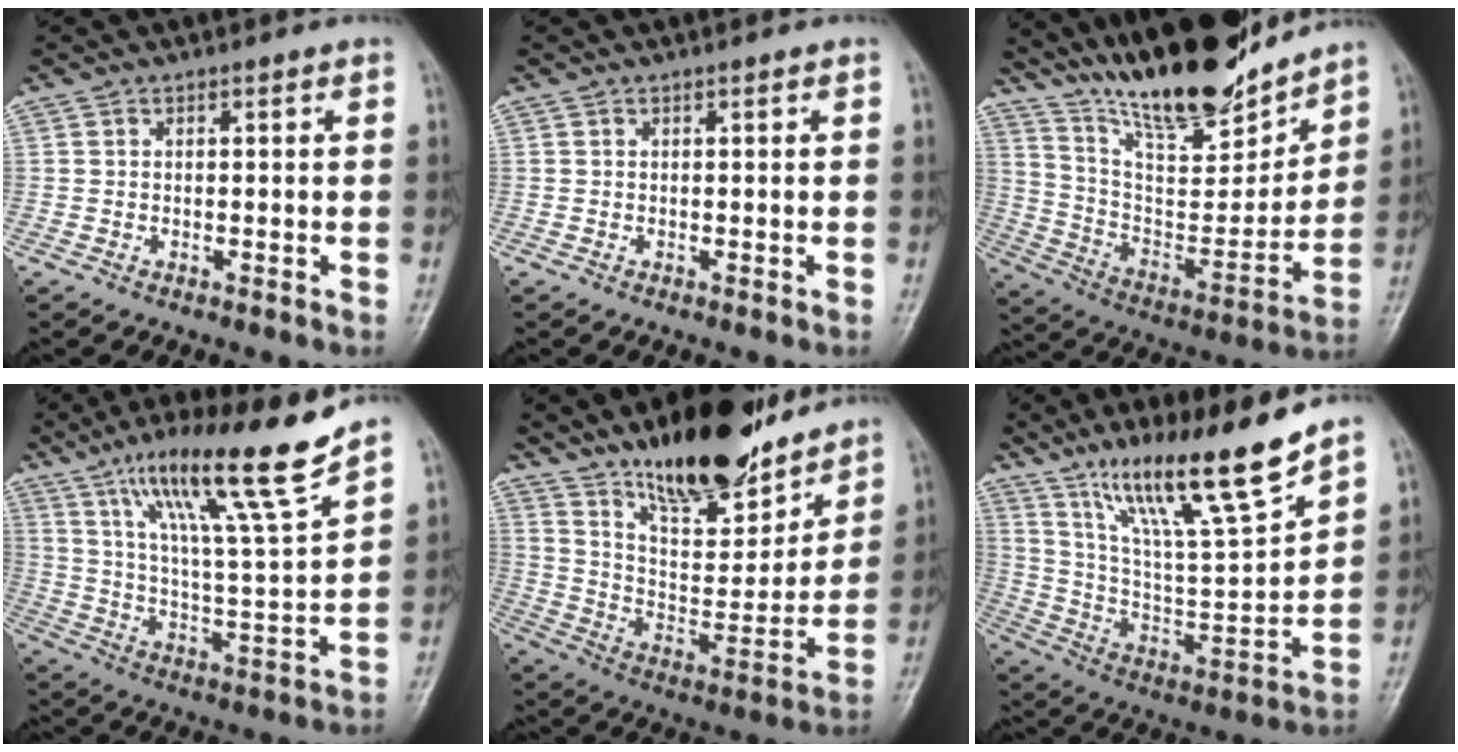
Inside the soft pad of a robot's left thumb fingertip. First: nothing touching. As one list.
[{"total": 0.0}, {"total": 21.6, "force": [18.2, 5.2, 10.3], "torque": [-0.133, -0.101, 0.317]}, {"total": 19.0, "force": [13.1, 0.8, 13.8], "torque": [-0.213, -0.065, 0.222]}, {"total": 20.4, "force": [15.4, 6.9, 11.5], "torque": [-0.133, -0.095, 0.261]}, {"total": 20.1, "force": [14.0, 2.2, 14.1], "torque": [-0.218, -0.067, 0.253]}]